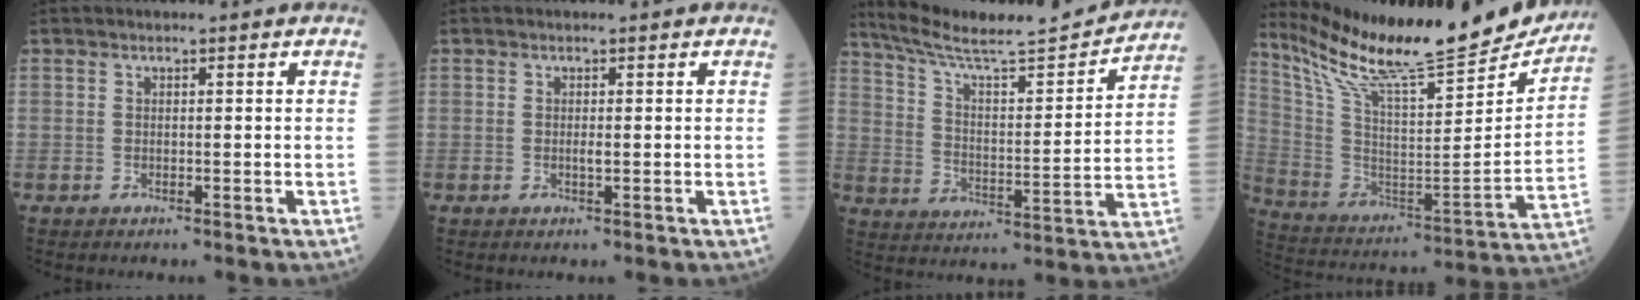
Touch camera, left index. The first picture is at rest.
{"total": 0.7, "force": [0.0, 0.1, 0.7], "torque": [-0.017, -0.002, 0.000]}
{"total": 20.1, "force": [18.5, 0.9, 7.6], "torque": [-0.129, -0.018, 0.277]}
{"total": 26.9, "force": [23.6, 3.1, 12.5], "torque": [-0.226, -0.061, 0.360]}